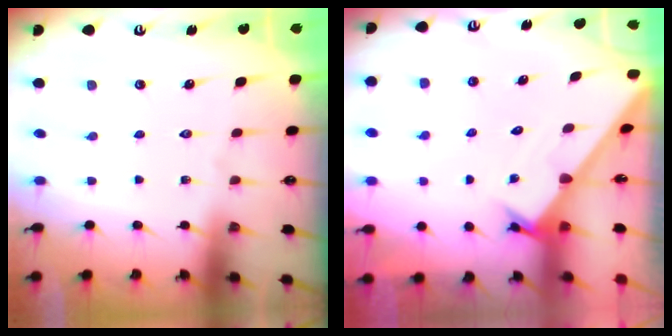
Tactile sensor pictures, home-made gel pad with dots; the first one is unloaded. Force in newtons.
{"total": 1.7, "press": 1.7, "slide": 0.1}